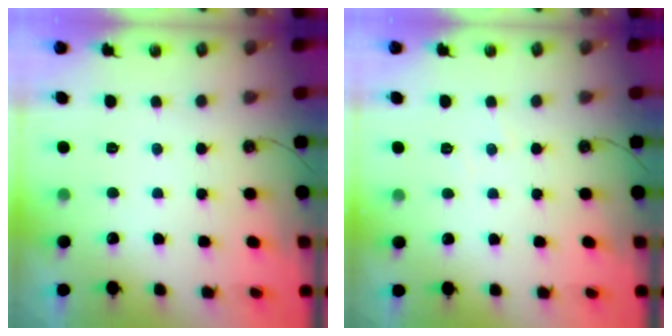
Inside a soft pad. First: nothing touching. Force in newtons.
{"total": 2.9, "press": 2.8, "slide": 0.7}